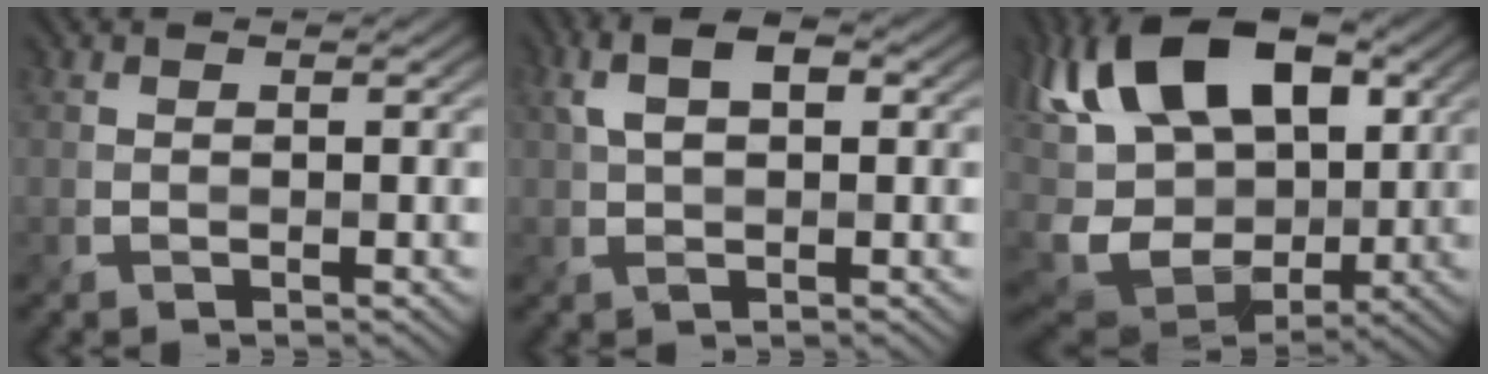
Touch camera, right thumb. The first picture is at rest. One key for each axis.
{"total": 5.3, "fx": 1.3, "fy": 2.8, "fz": 4.3, "tx": -0.089, "ty": 0.009, "tz": 0.015}
{"total": 18.6, "fx": 3.4, "fy": 12.2, "fz": 13.6, "tx": -0.302, "ty": 0.010, "tz": 0.058}